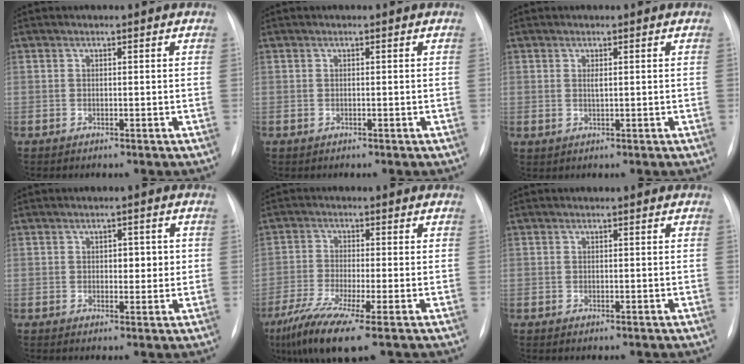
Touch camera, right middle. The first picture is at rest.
{"total": 0.0}
{"total": 0.8, "force": [0.4, 0.0, 0.7], "torque": [-0.014, -0.001, 0.008]}
{"total": 3.3, "force": [0.3, 2.0, 2.7], "torque": [-0.028, 0.010, 0.005]}
{"total": 9.8, "force": [-5.9, 0.8, 7.8], "torque": [-0.150, -0.026, -0.107]}
{"total": 0.5, "force": [-0.3, 0.3, 0.3], "torque": [-0.007, -0.001, -0.003]}